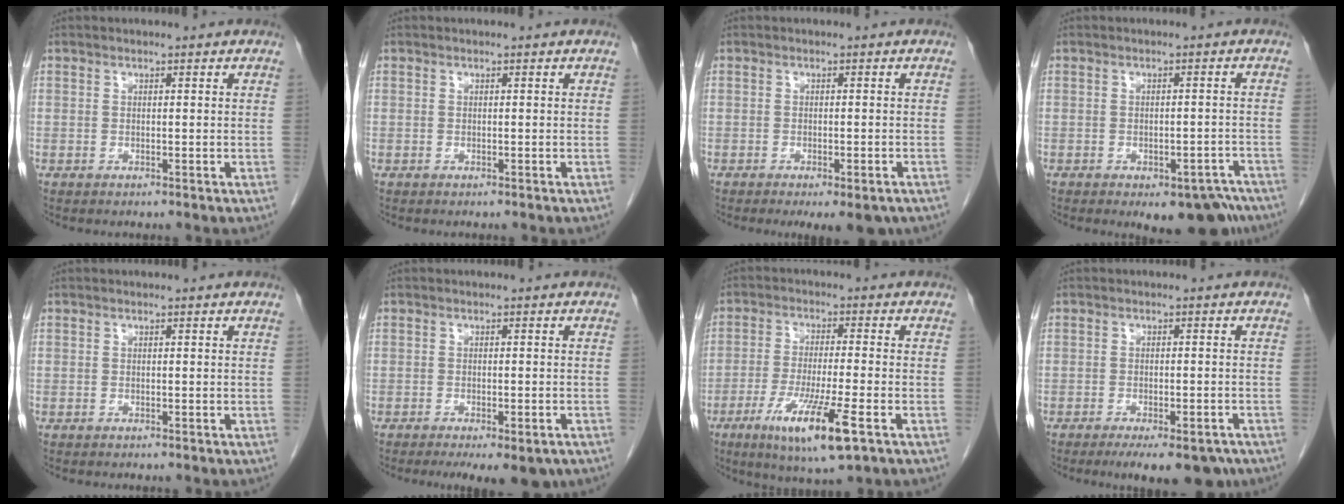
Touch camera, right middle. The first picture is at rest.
{"total": 0.0}
{"total": 5.5, "force": [-3.8, 1.7, 3.5], "torque": [-0.037, -0.008, -0.051]}
{"total": 9.5, "force": [-7.0, 4.2, 4.9], "torque": [-0.037, 0.012, -0.088]}
{"total": 0.0}
{"total": 7.4, "force": [-5.1, 2.5, 4.8], "torque": [-0.056, -0.009, -0.068]}
{"total": 11.4, "force": [-5.3, 0.7, 10.0], "torque": [-0.186, -0.032, -0.087]}
{"total": 9.2, "force": [-6.7, 3.2, 5.4], "torque": [-0.060, -0.007, -0.093]}